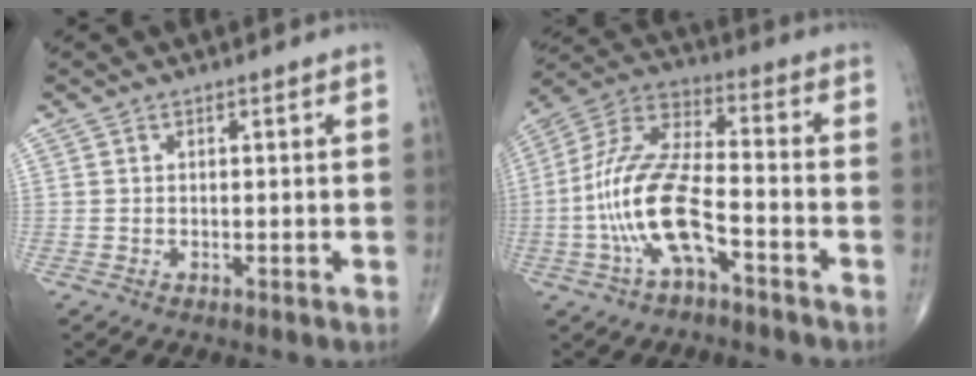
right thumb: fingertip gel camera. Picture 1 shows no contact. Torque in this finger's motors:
{"motor_torque": [2.63, 2.38, 1.15, -1.24, 0.64]}